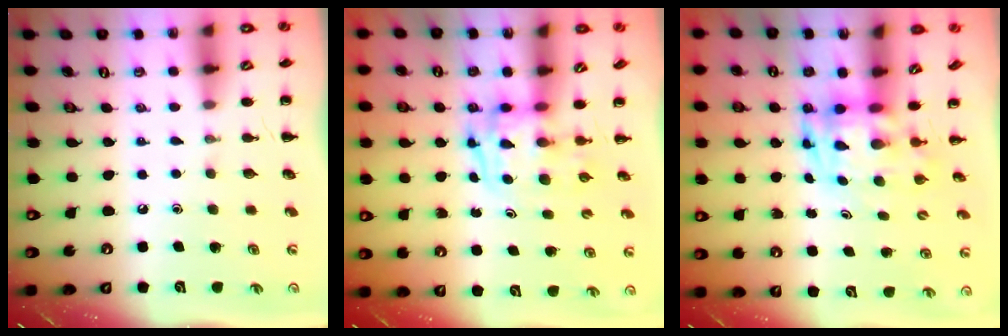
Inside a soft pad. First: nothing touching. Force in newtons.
{"total": 3.4, "press": 3.4, "slide": 0.6}
{"total": 3.9, "press": 3.8, "slide": 0.7}